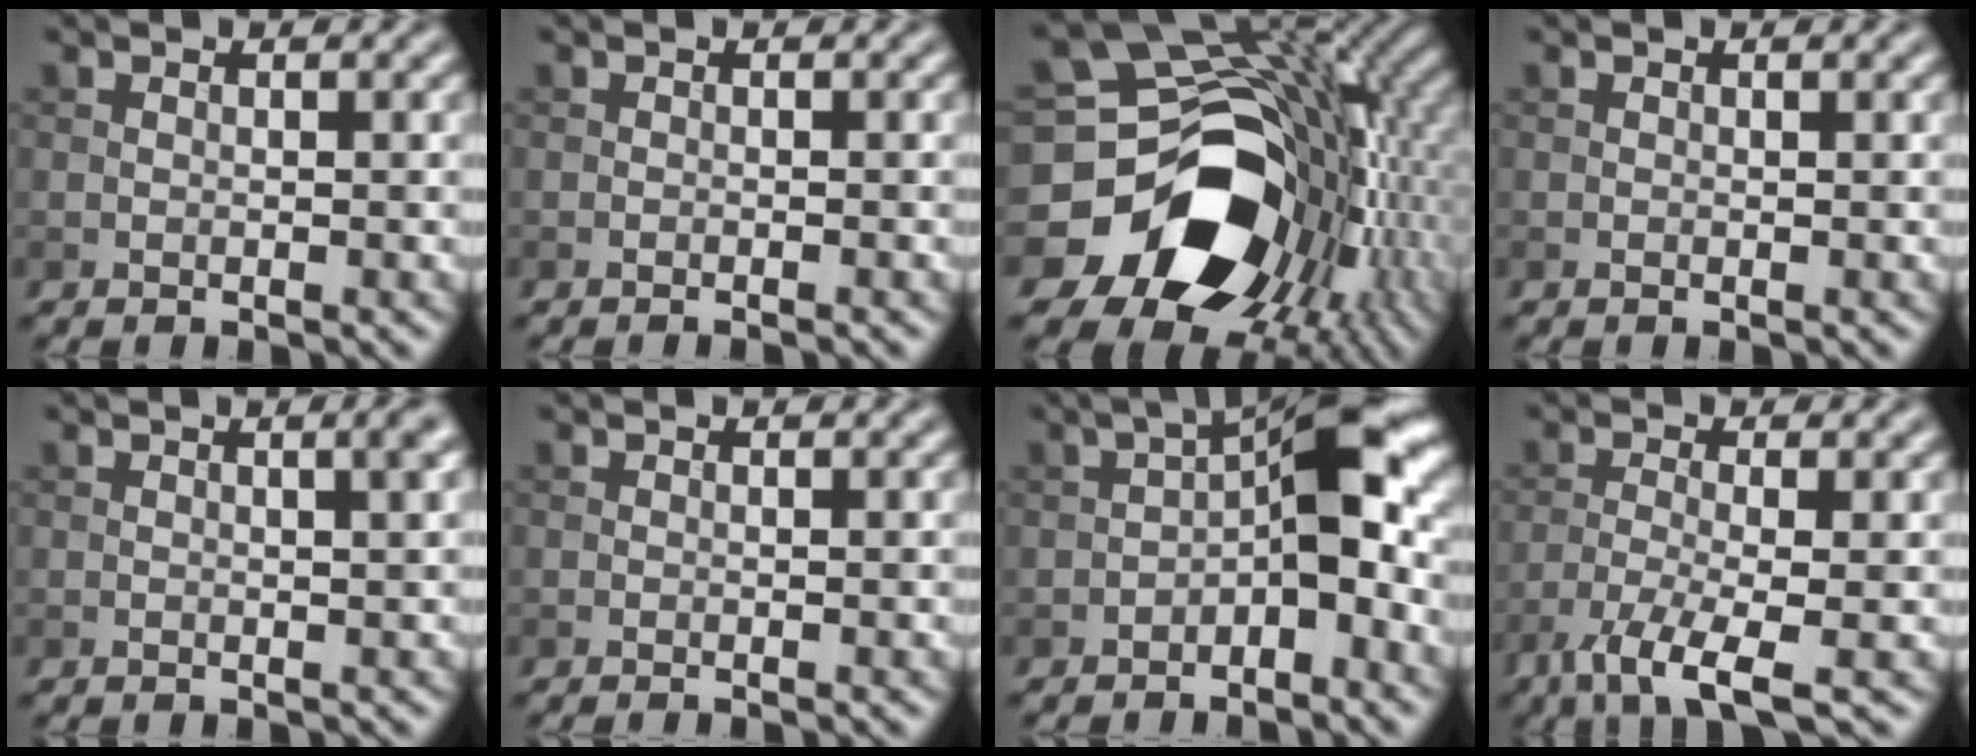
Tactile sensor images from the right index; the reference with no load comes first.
{"total": 0.7, "force": [-0.5, 0.1, 0.5], "torque": [-0.004, 0.000, -0.011]}
{"total": 16.9, "force": [-5.1, 12.3, 10.5], "torque": [-0.179, -0.033, -0.071]}
{"total": 0.0}
{"total": 2.3, "force": [0.5, 0.6, 2.2], "torque": [-0.021, 0.006, 0.001]}
{"total": 0.6, "force": [-0.2, 0.2, 0.5], "torque": [-0.005, -0.004, -0.006]}
{"total": 7.4, "force": [-1.3, 2.8, 6.7], "torque": [-0.089, 0.027, -0.033]}
{"total": 5.0, "force": [-3.0, 1.0, 4.0], "torque": [-0.075, -0.007, -0.062]}